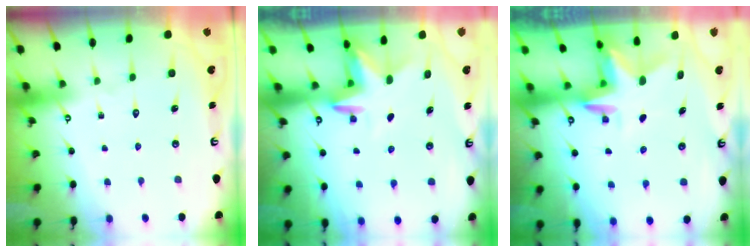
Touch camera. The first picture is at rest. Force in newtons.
{"total": 3.4, "press": 3.4, "slide": 0.3}
{"total": 2.8, "press": 2.8, "slide": 0.2}